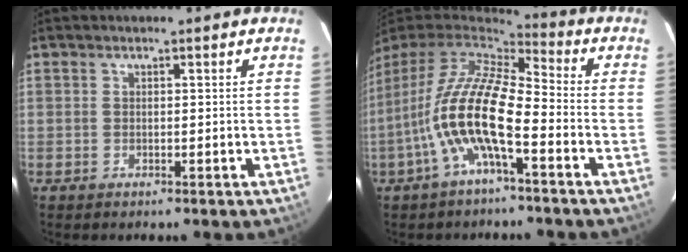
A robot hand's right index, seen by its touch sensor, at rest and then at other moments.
{"total": 14.8, "force": [-5.2, 3.8, 13.3], "torque": [-0.255, -0.013, -0.104]}